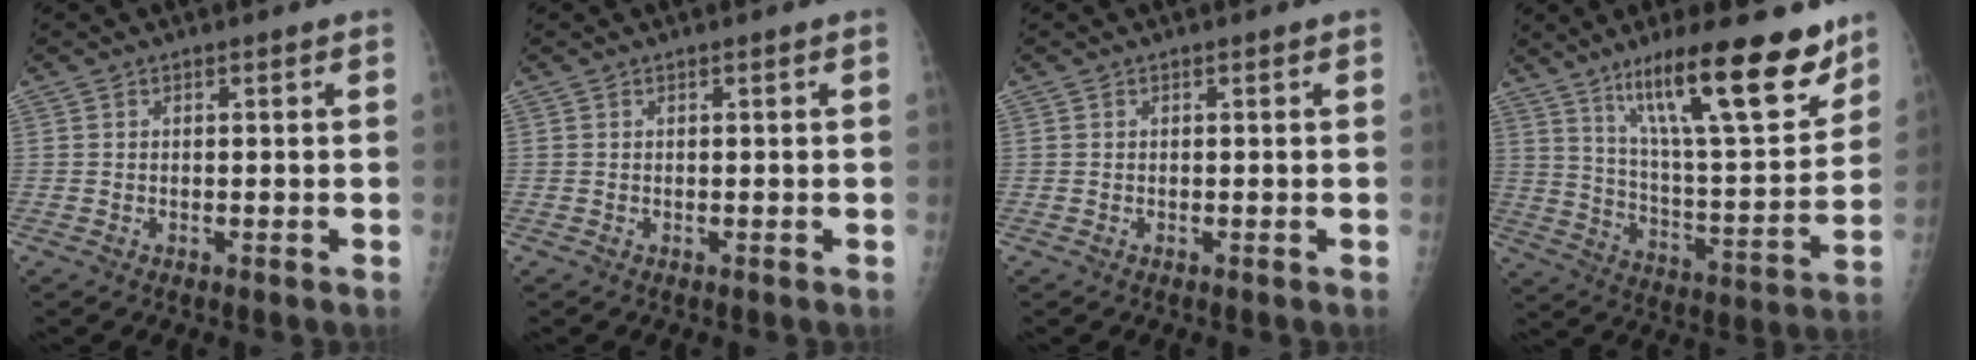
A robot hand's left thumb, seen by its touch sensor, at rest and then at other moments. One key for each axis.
{"total": 0.0}
{"total": 0.0}
{"total": 22.7, "fx": 14.5, "fy": 5.2, "fz": 16.6, "tx": -0.237, "ty": -0.068, "tz": 0.240}